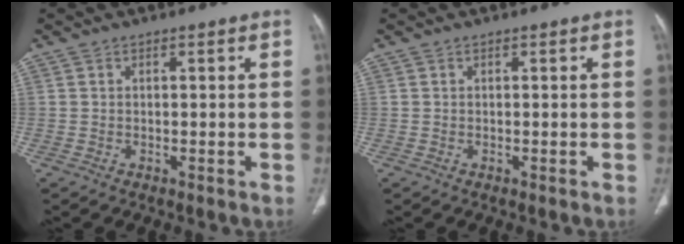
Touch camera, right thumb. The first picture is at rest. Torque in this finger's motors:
{"motor_torque": [0.00, 0.00, -0.02, -0.02, 0.00]}